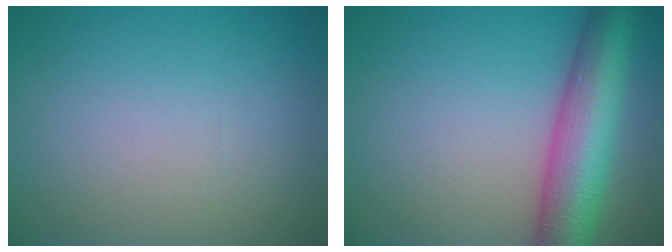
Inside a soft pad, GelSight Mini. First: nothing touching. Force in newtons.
{"total": 9.2, "press": 9.2, "slide": 0.4}